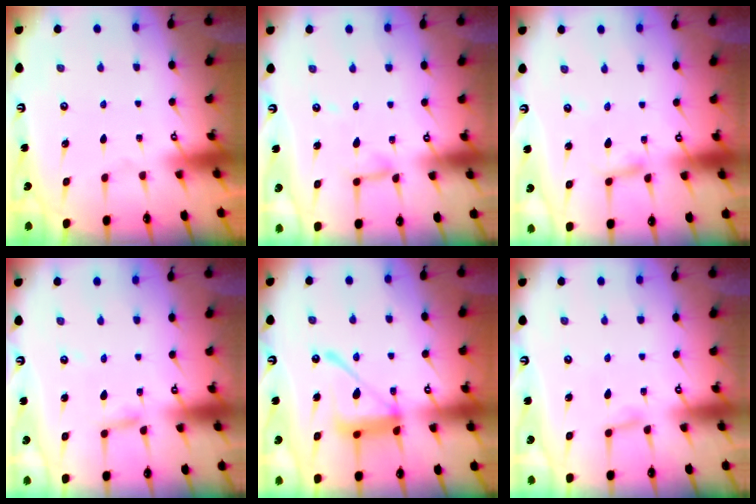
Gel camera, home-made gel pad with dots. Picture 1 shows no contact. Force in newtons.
{"total": 5.3, "press": 5.2, "slide": 0.4}
{"total": 2.8, "press": 2.8, "slide": 0.2}
{"total": 3.6, "press": 3.6, "slide": 0.3}
{"total": 14.4, "press": 14.3, "slide": 1.2}
{"total": 3.5, "press": 3.4, "slide": 0.2}